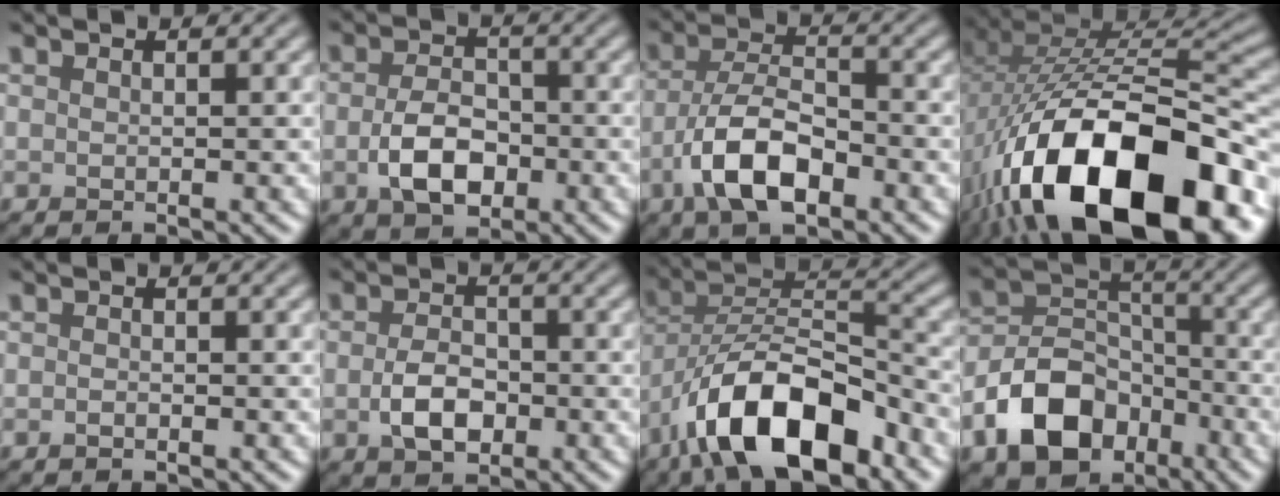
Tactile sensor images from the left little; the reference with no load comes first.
{"total": 4.9, "force": [-1.5, 3.1, 3.5], "torque": [-0.072, -0.007, -0.032]}
{"total": 6.6, "force": [-3.2, 2.8, 5.1], "torque": [-0.096, -0.001, -0.070]}
{"total": 19.0, "force": [-9.1, 9.3, 13.9], "torque": [-0.250, -0.019, -0.134]}
{"total": 0.5, "force": [-0.4, 0.2, 0.2], "torque": [-0.002, 0.000, -0.012]}
{"total": 3.8, "force": [-1.2, 2.4, 2.7], "torque": [-0.055, -0.003, -0.026]}
{"total": 11.3, "force": [-7.1, 4.3, 7.8], "torque": [-0.127, 0.012, -0.137]}
{"total": 8.6, "force": [-4.7, 5.6, 4.5], "torque": [-0.080, -0.002, -0.097]}